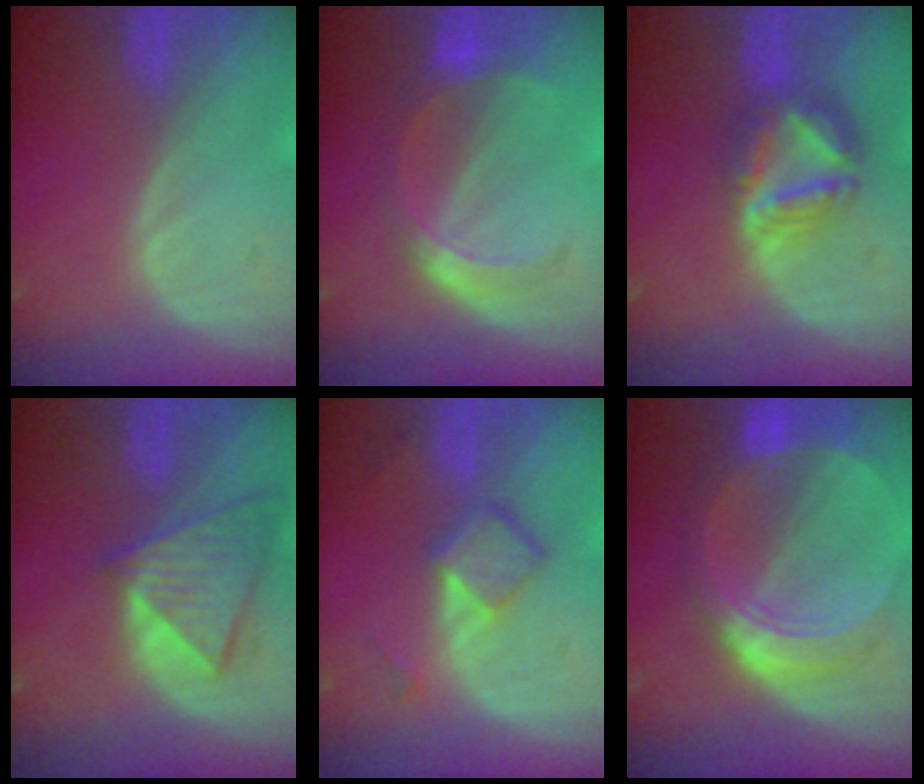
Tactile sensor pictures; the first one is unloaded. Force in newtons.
{"total": 5.5, "press": 5.2, "slide": 1.8}
{"total": 7.5, "press": 6.7, "slide": 3.5}
{"total": 7.8, "press": 7.0, "slide": 3.4}
{"total": 5.2, "press": 4.6, "slide": 2.4}
{"total": 8.7, "press": 8.7, "slide": 0.6}